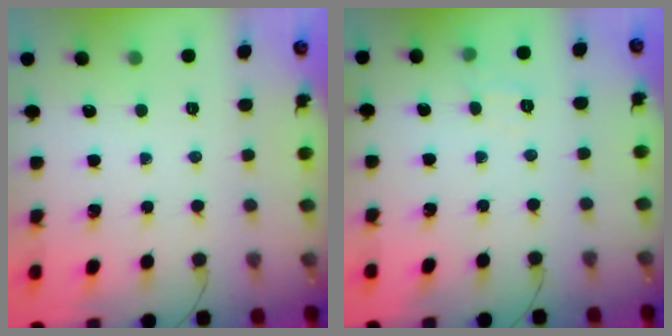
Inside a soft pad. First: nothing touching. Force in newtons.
{"total": 5.7, "press": 5.5, "slide": 1.4}